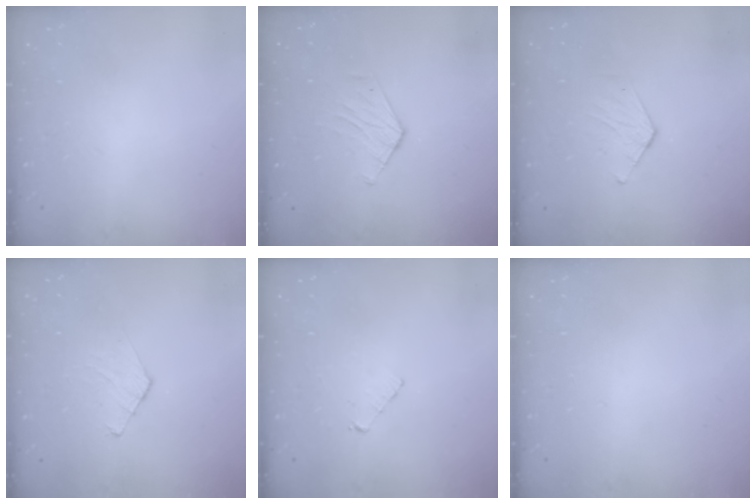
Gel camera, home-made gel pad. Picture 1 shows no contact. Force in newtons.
{"total": 3.5, "press": 3.4, "slide": 0.3}
{"total": 4.4, "press": 4.4, "slide": 0.4}
{"total": 4.4, "press": 4.4, "slide": 0.4}
{"total": 3.4, "press": 3.4, "slide": 0.3}
{"total": 0.0}